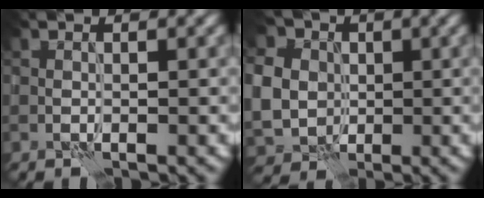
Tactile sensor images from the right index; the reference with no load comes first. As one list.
[{"total": 10.0, "force": [0.6, 8.8, 4.8], "torque": [-0.111, 0.005, -0.019]}]